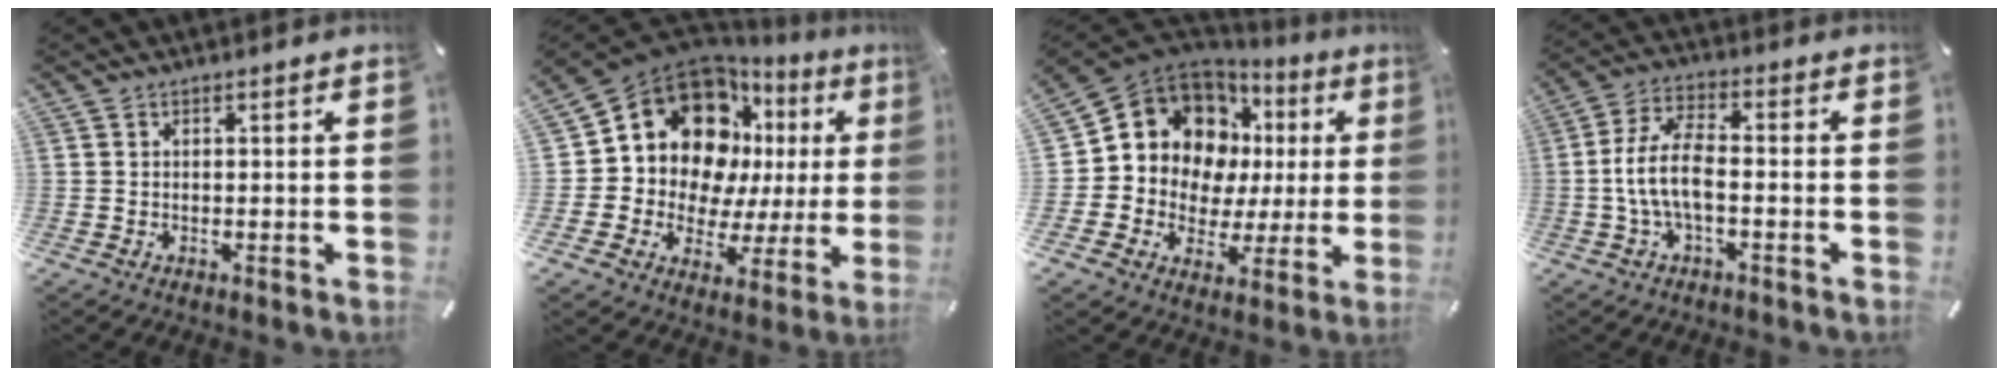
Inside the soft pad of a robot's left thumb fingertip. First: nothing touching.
{"total": 17.4, "force": [7.6, 13.1, 8.7], "torque": [-0.136, -0.070, 0.141]}
{"total": 13.1, "force": [5.6, 10.8, 4.7], "torque": [-0.088, -0.056, 0.112]}
{"total": 9.6, "force": [-1.9, 4.1, 8.5], "torque": [-0.174, 0.004, -0.036]}